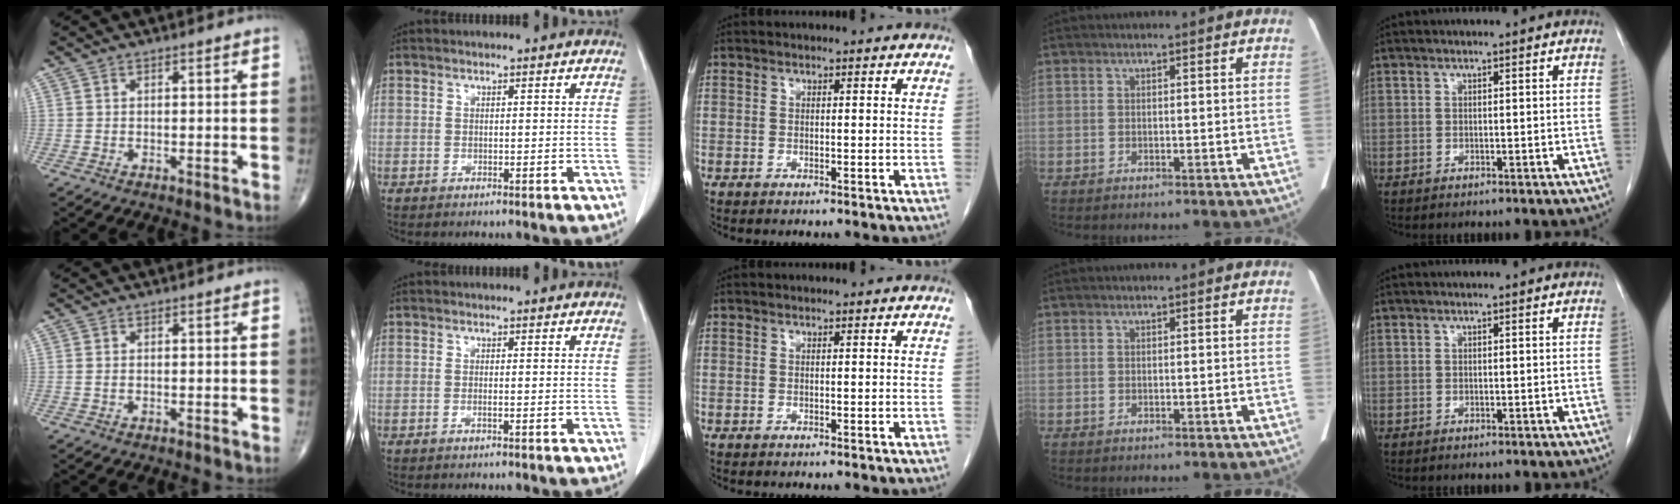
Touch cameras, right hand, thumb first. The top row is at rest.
{"thumb": {"total": 0.7, "force": [-0.1, 0.4, 0.6], "torque": [-0.016, 0.000, -0.001]}, "index": {"total": 0.6, "force": [-0.2, 0.0, 0.6], "torque": [-0.014, -0.001, -0.004]}}